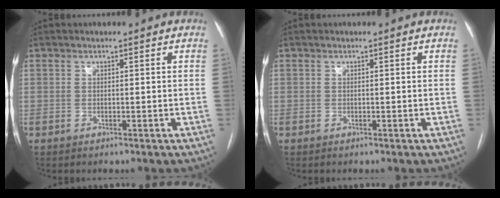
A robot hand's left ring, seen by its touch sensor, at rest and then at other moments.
{"total": 0.0}